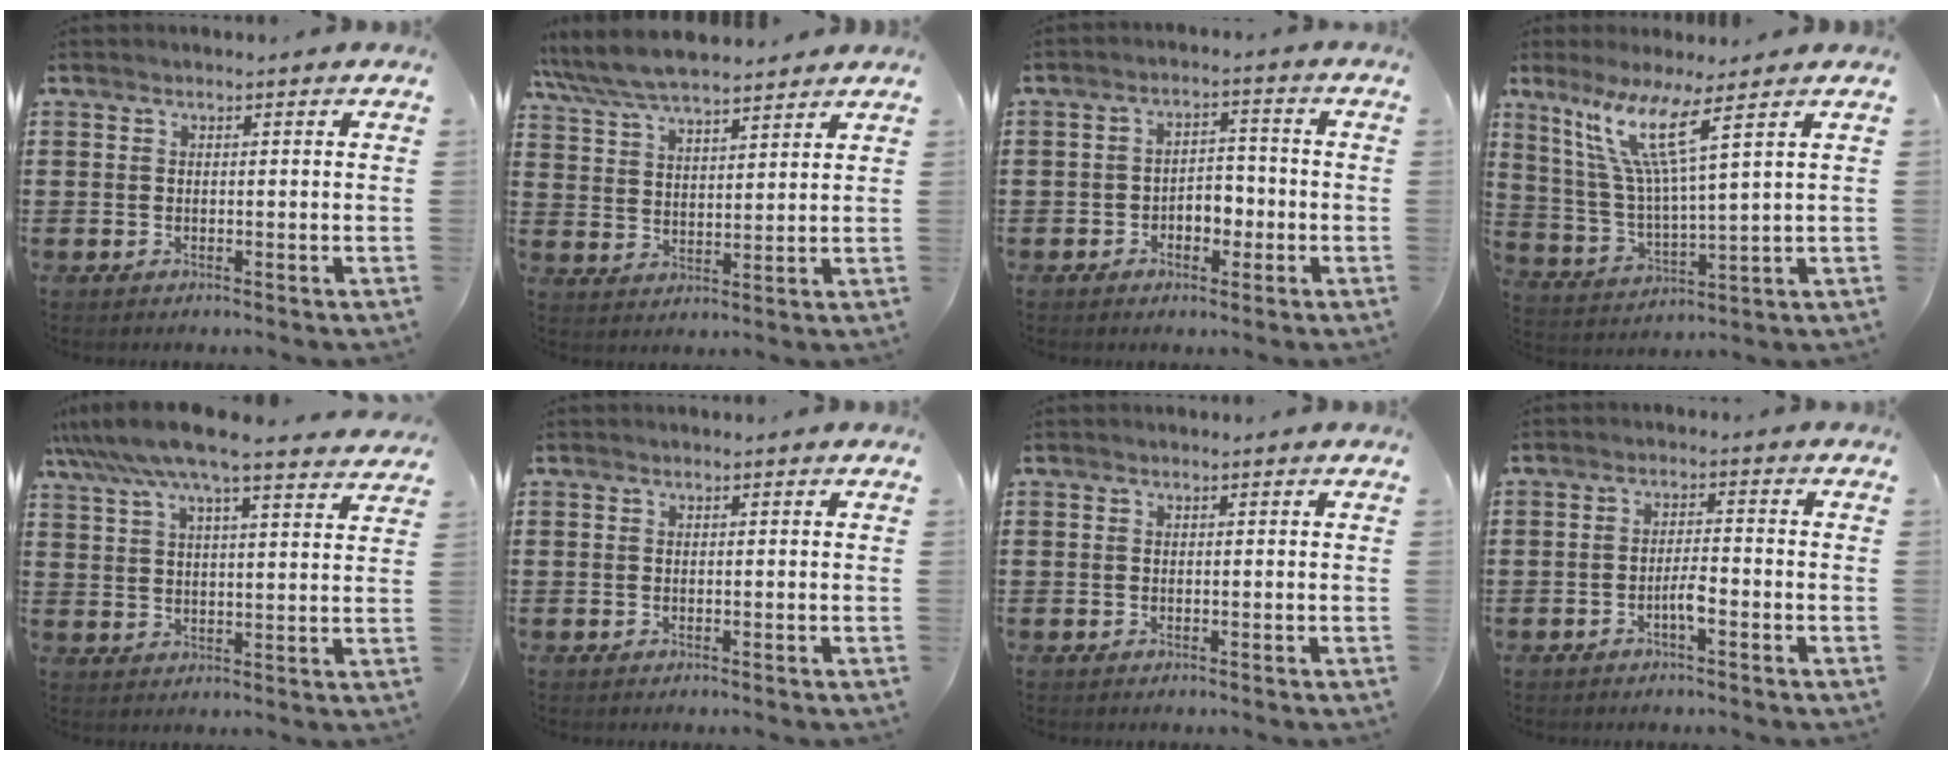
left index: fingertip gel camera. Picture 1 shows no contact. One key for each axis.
{"total": 6.9, "fx": 6.5, "fy": 1.2, "fz": 2.0, "tx": -0.063, "ty": -0.023, "tz": 0.117}
{"total": 3.4, "fx": -1.8, "fy": 2.3, "fz": 1.8, "tx": -0.038, "ty": 0.008, "tz": -0.040}
{"total": 10.6, "fx": 6.5, "fy": 0.3, "fz": 8.4, "tx": -0.188, "ty": -0.029, "tz": 0.109}
{"total": 8.7, "fx": 7.4, "fy": 0.4, "fz": 4.6, "tx": -0.112, "ty": -0.030, "tz": 0.132}
{"total": 0.0}
{"total": 0.0}
{"total": 3.0, "fx": -1.5, "fy": 0.6, "fz": 2.6, "tx": -0.047, "ty": 0.006, "tz": -0.028}